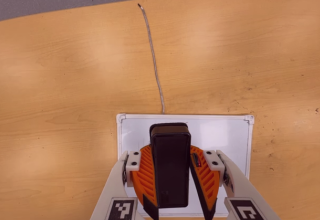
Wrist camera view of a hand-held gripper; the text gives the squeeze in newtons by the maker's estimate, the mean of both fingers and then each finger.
{"total": 8.2, "left": 8.4, "right": 8.0}